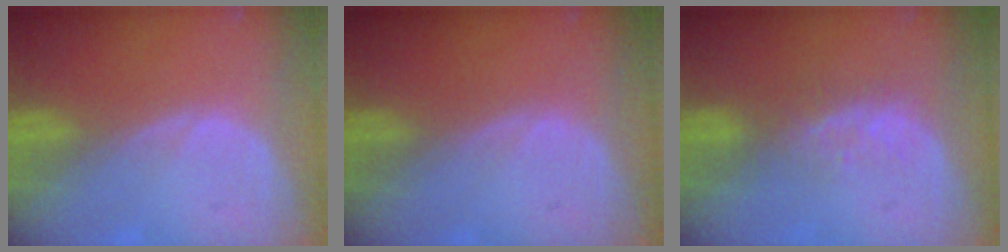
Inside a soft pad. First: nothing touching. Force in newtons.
{"total": 0.0}
{"total": 3.9, "press": 3.5, "slide": 1.8}